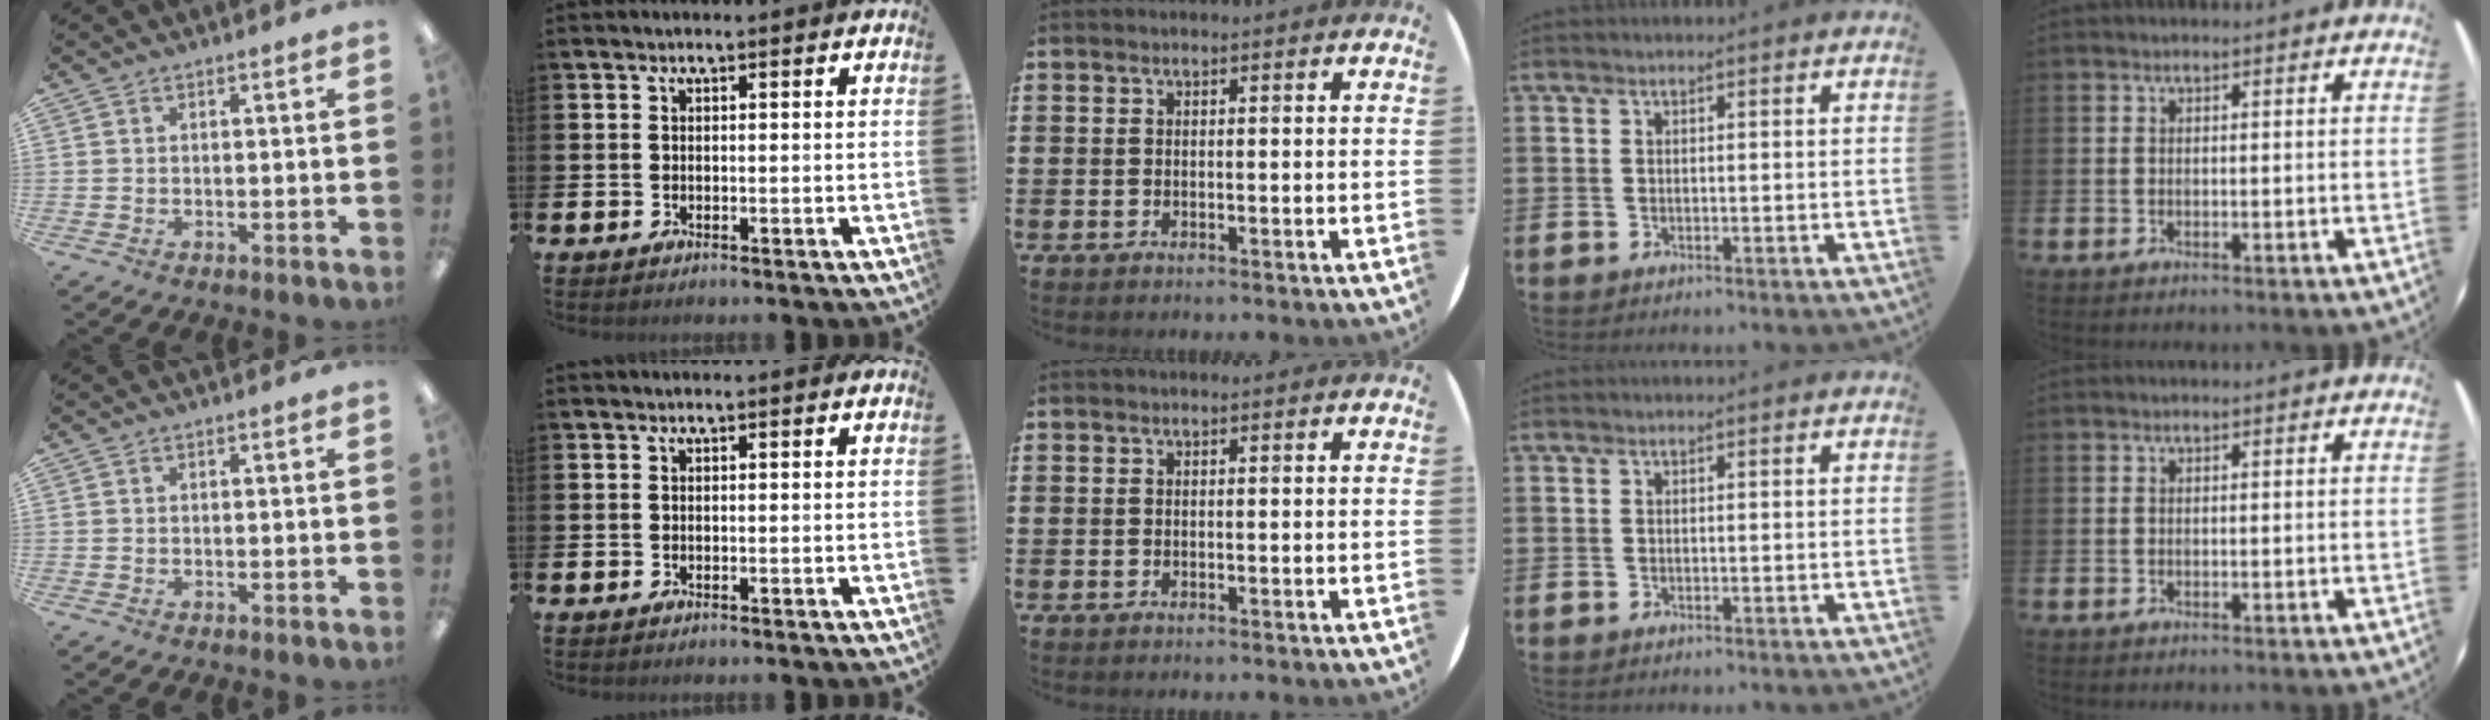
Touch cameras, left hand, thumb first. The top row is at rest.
{}